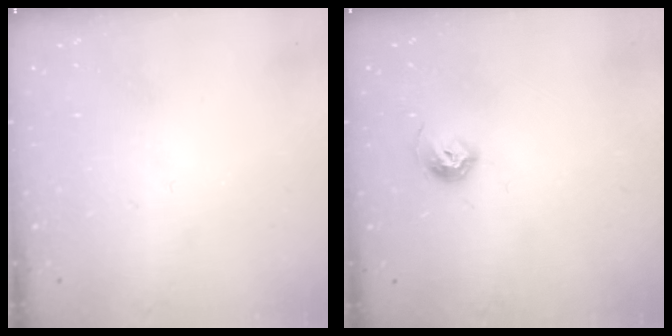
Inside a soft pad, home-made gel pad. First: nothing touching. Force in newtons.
{"total": 6.9, "press": 6.8, "slide": 1.1}